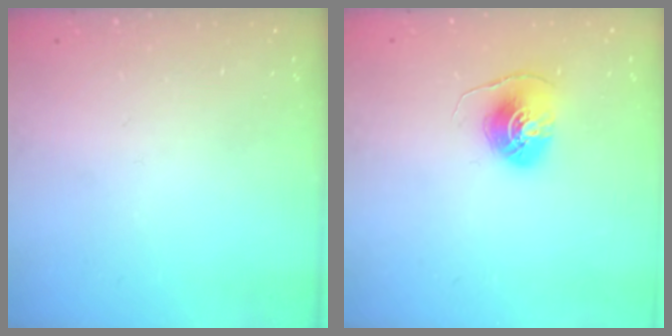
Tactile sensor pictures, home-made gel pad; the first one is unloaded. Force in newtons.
{"total": 7.8, "press": 7.8, "slide": 0.3}